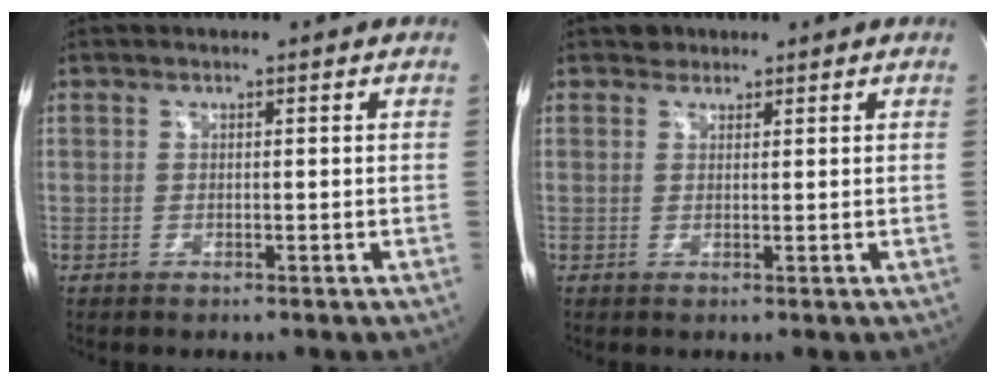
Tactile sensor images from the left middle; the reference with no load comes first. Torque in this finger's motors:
{"motor_torque": [0.09, -0.05, -0.14, 0.00]}